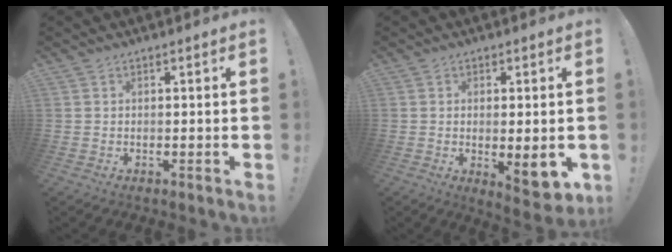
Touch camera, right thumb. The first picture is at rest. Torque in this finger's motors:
{"motor_torque": [0.12, 0.57, 0.54, 0.58, -0.03]}